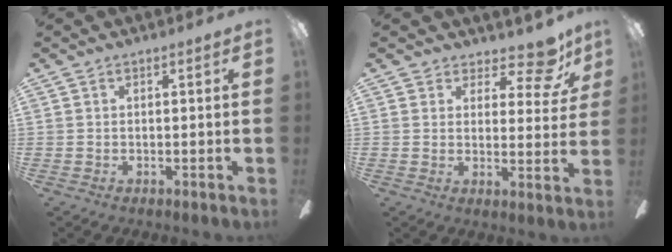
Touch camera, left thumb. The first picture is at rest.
{"total": 8.6, "force": [6.1, 4.0, 4.5], "torque": [-0.056, -0.040, 0.108]}